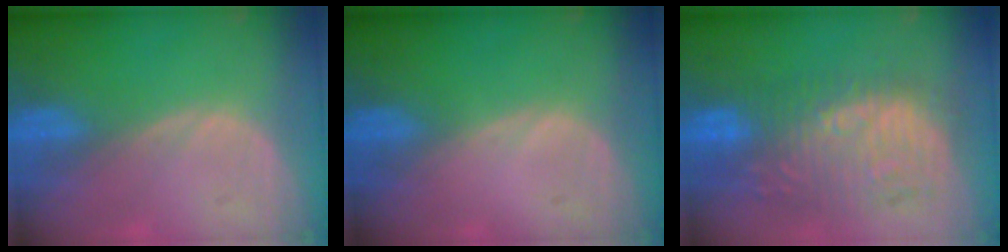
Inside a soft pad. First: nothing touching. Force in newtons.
{"total": 0.0}
{"total": 10.7, "press": 10.4, "slide": 2.4}